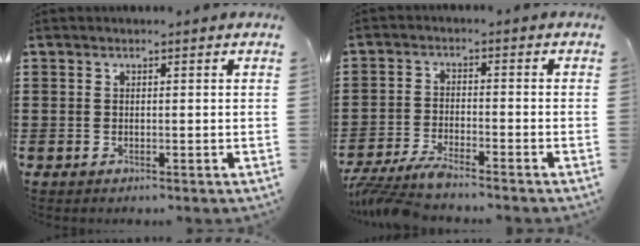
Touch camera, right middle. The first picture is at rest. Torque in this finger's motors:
{"motor_torque": [2.14, 0.00, 0.15, 0.11]}